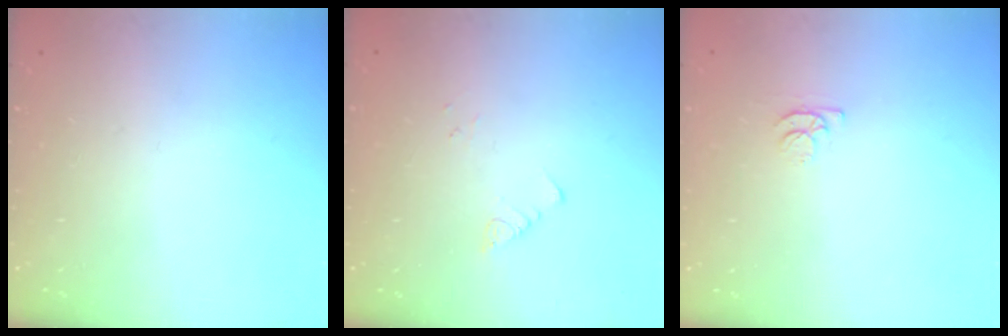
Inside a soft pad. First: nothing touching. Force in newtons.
{"total": 1.9, "press": 1.9, "slide": 0.2}
{"total": 4.3, "press": 4.2, "slide": 0.5}